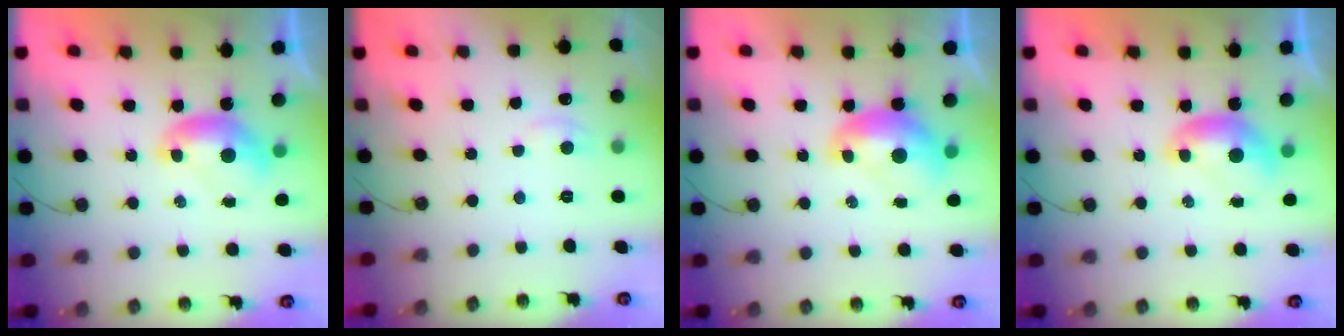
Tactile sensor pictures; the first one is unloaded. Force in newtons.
{"total": 1.8, "press": 1.7, "slide": 0.6}
{"total": 2.1, "press": 2.1, "slide": 0.3}
{"total": 0.0}